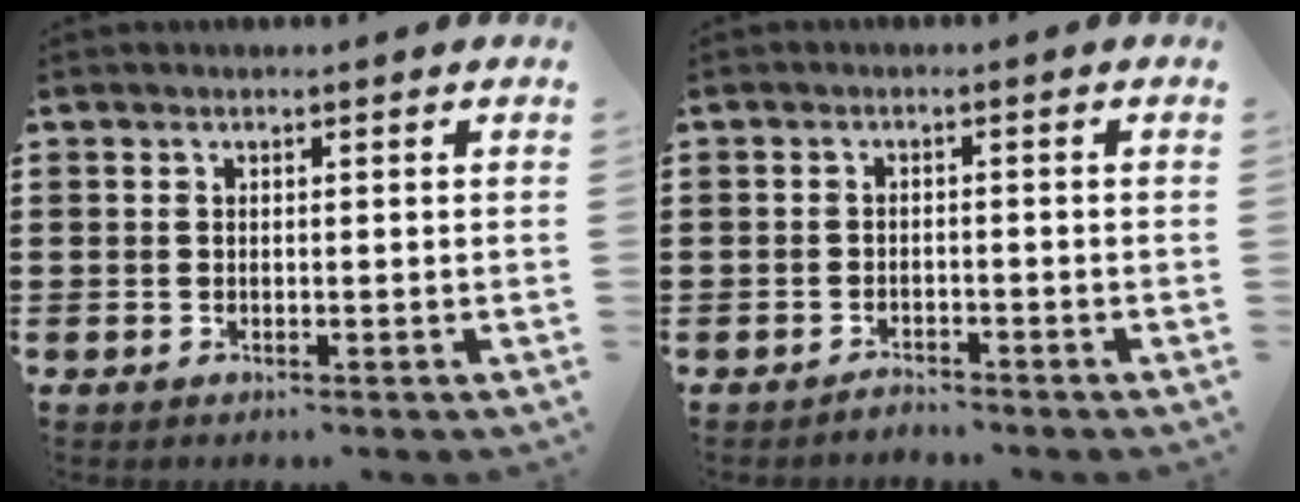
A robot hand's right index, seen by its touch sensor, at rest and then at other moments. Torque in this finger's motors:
{"motor_torque": [-0.30, 1.50, -0.72, -0.21]}